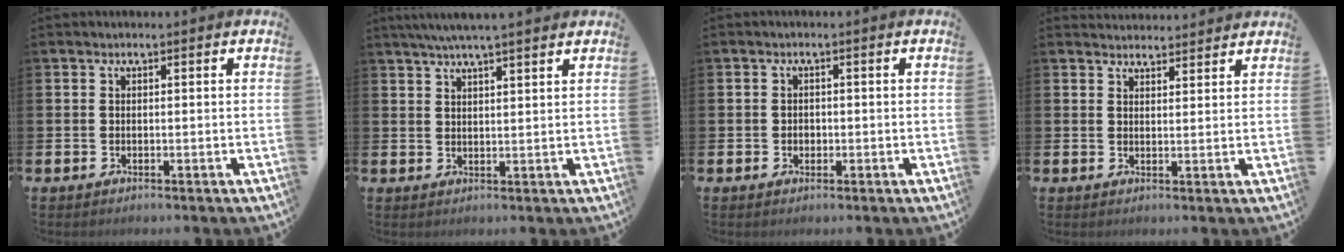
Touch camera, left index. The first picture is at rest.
{"total": 4.7, "force": [4.2, -0.2, 2.1], "torque": [-0.049, -0.006, 0.077]}
{"total": 1.2, "force": [-0.3, 1.1, 0.6], "torque": [-0.011, 0.006, -0.007]}
{"total": 2.9, "force": [2.9, 0.5, -0.1], "torque": [0.006, -0.017, 0.051]}